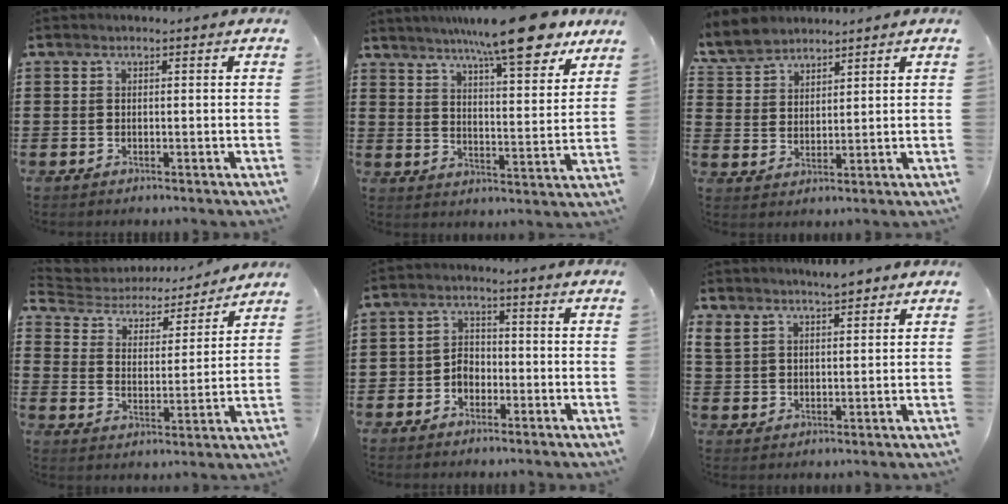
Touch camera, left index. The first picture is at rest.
{"total": 12.6, "force": [10.2, 1.2, 7.3], "torque": [-0.130, -0.047, 0.170]}
{"total": 5.0, "force": [4.5, 2.0, 1.2], "torque": [-0.043, -0.007, 0.084]}
{"total": 4.1, "force": [3.9, 1.3, 0.6], "torque": [-0.039, -0.028, 0.059]}
{"total": 3.3, "force": [-1.6, 2.6, 1.2], "torque": [-0.031, 0.008, -0.034]}
{"total": 5.0, "force": [4.6, 1.6, 1.2], "torque": [-0.039, -0.006, 0.087]}